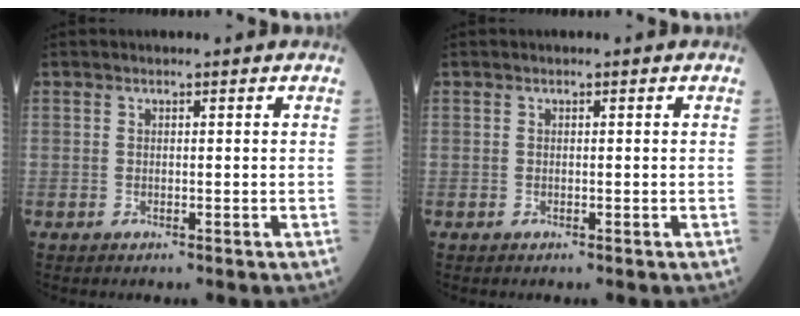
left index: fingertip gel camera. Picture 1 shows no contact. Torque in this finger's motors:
{"motor_torque": [0.00, 0.00, 0.00, 0.00]}